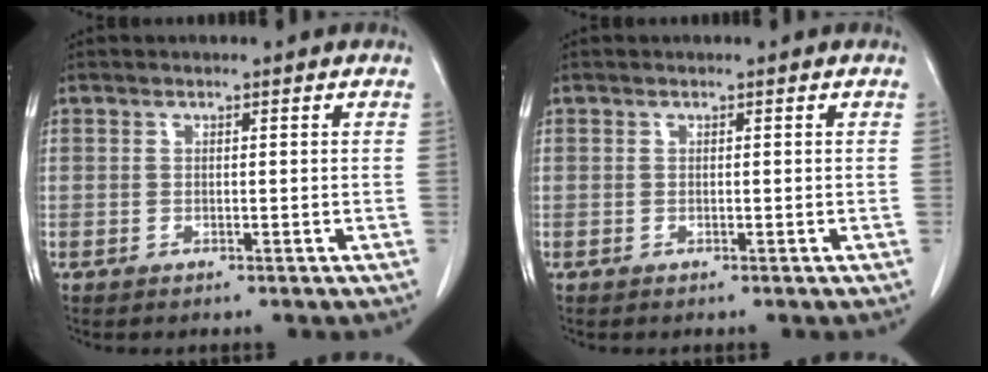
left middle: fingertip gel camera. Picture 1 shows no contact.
{"total": 0.0}